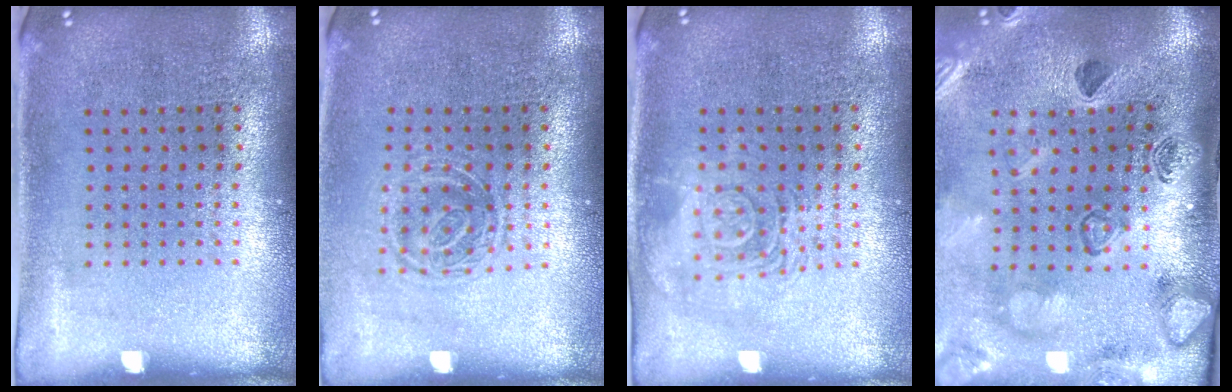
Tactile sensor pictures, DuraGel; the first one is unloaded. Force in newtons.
{"total": 1.3, "press": 1.0, "slide": 0.8}
{"total": 2.7, "press": 2.7, "slide": 0.4}
{"total": 2.7, "press": 2.5, "slide": 1.0}